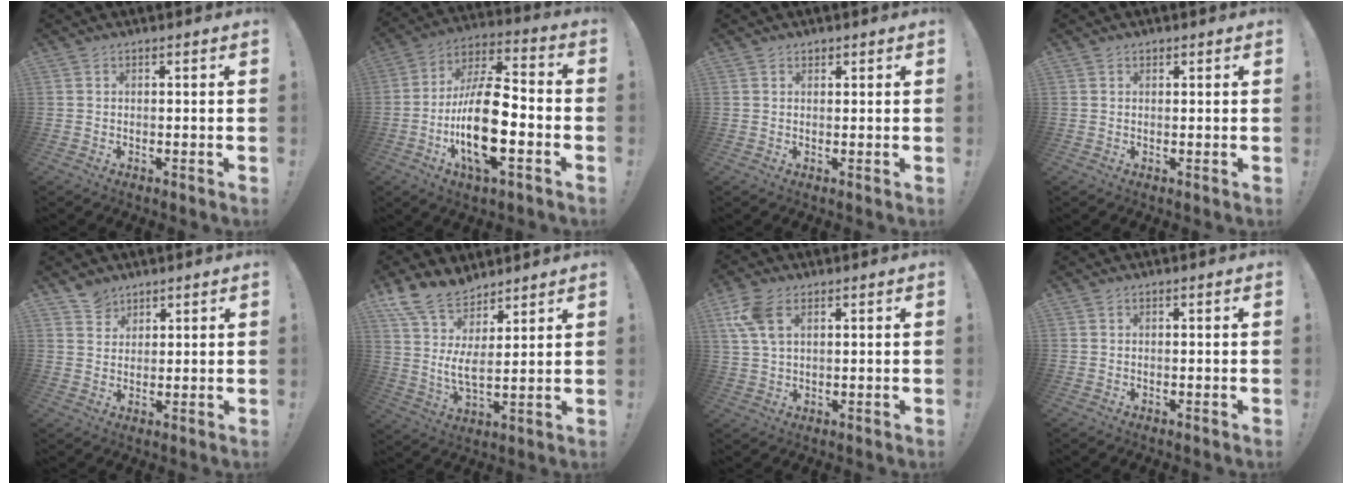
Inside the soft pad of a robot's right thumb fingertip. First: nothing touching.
{"total": 19.9, "force": [-5.3, 7.9, 17.4], "torque": [-0.328, 0.020, -0.088]}
{"total": 0.9, "force": [0.7, 0.6, 0.1], "torque": [0.002, -0.002, 0.013]}
{"total": 0.7, "force": [0.5, 0.4, 0.0], "torque": [0.002, -0.002, 0.010]}
{"total": 5.0, "force": [4.0, 2.9, 0.4], "torque": [-0.004, -0.026, 0.076]}
{"total": 11.4, "force": [7.6, 4.6, 7.0], "torque": [-0.155, -0.050, 0.145]}
{"total": 8.3, "force": [3.7, 4.2, 6.1], "torque": [-0.124, -0.006, 0.072]}
{"total": 0.0}